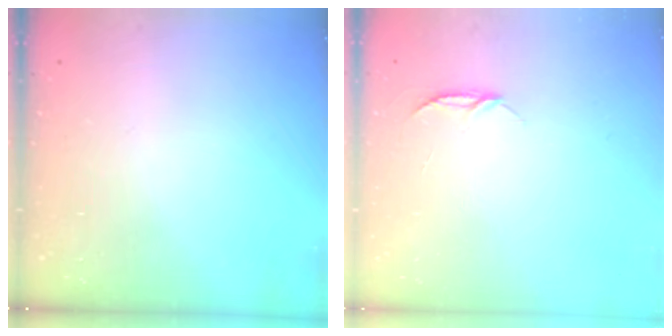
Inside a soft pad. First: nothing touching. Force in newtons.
{"total": 4.0, "press": 4.0, "slide": 0.4}